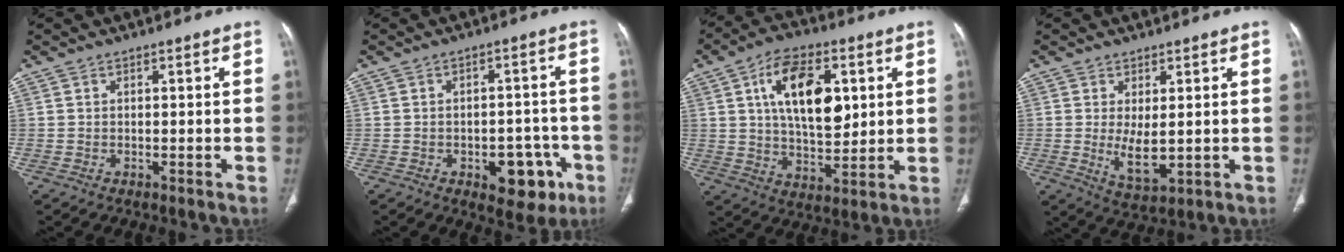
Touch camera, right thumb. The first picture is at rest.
{"total": 9.4, "force": [-4.0, 5.5, 6.4], "torque": [-0.044, 0.030, -0.043]}
{"total": 16.2, "force": [4.6, 8.7, 12.9], "torque": [-0.183, -0.016, 0.081]}
{"total": 6.0, "force": [0.0, 2.6, 5.4], "torque": [-0.088, -0.019, 0.012]}